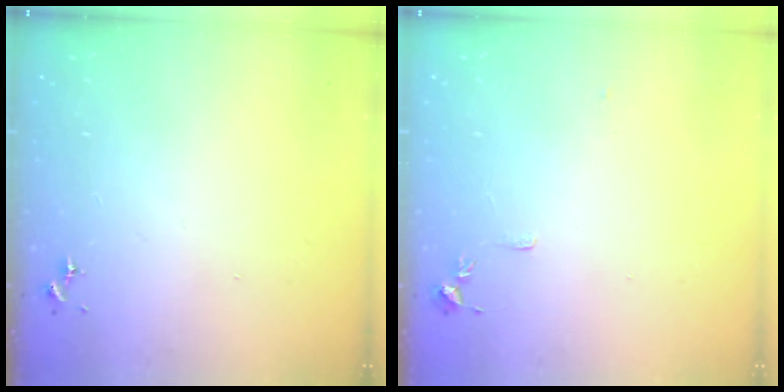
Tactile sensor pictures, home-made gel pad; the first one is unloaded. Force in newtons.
{"total": 4.4, "press": 4.4, "slide": 0.6}